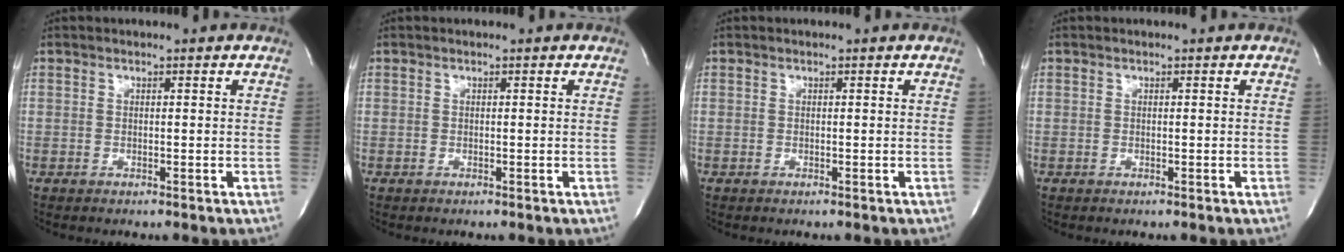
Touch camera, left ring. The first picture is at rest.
{"total": 0.0}
{"total": 0.0}
{"total": 0.0}